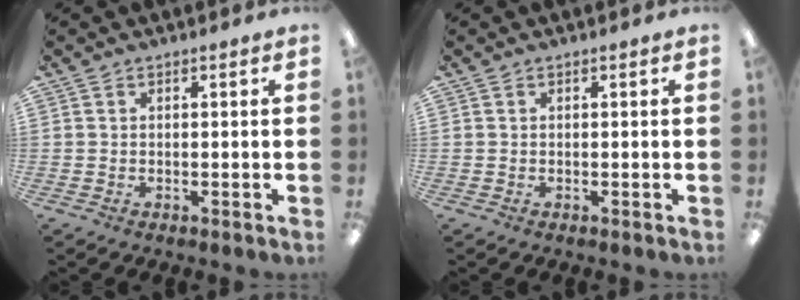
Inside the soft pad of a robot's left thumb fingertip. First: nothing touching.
{"total": 0.0}